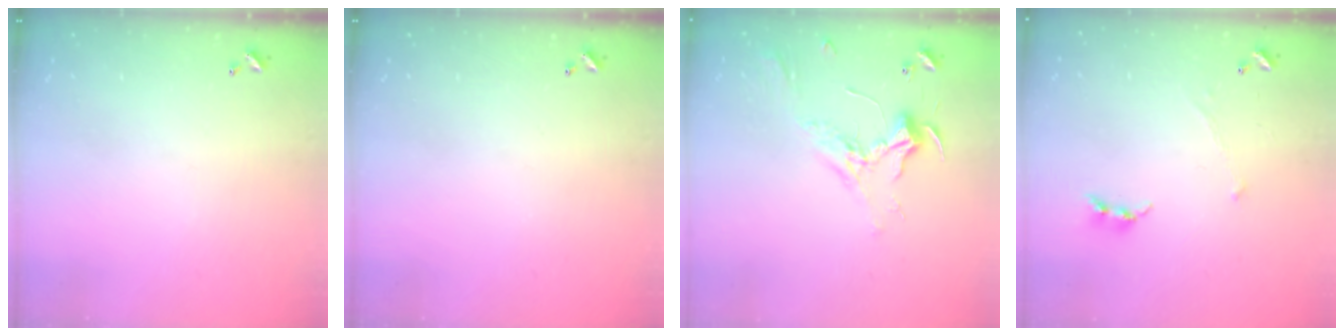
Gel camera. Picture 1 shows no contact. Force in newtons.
{"total": 0.0}
{"total": 2.3, "press": 2.2, "slide": 0.7}
{"total": 0.6, "press": 0.6, "slide": 0.3}